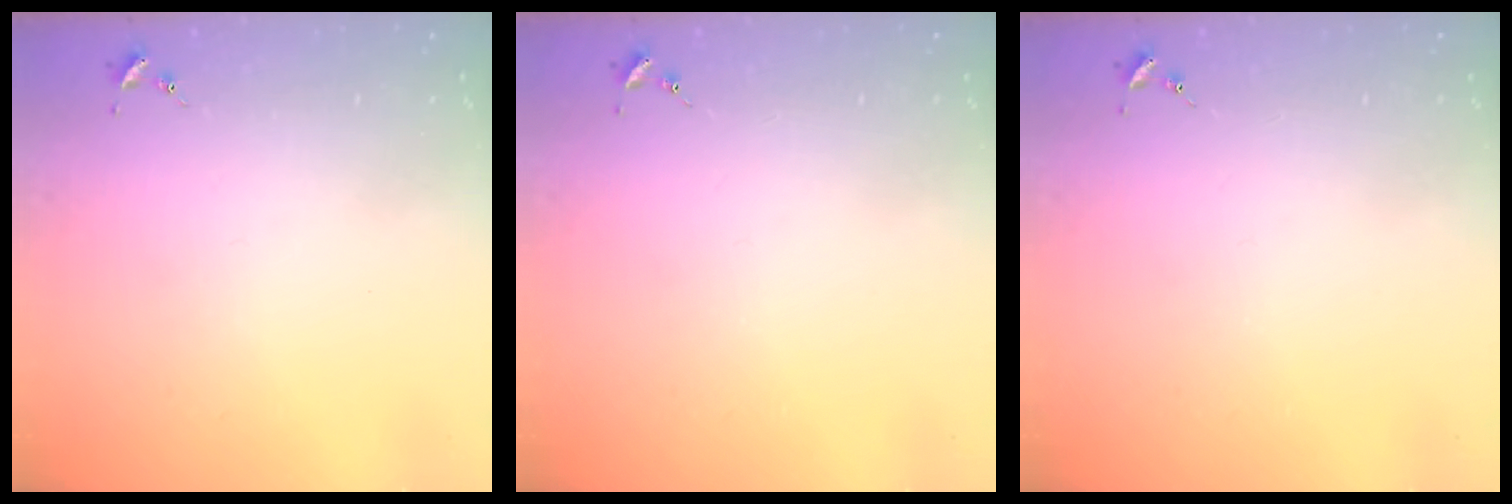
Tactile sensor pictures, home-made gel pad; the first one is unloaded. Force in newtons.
{"total": 0.0}
{"total": 0.0}